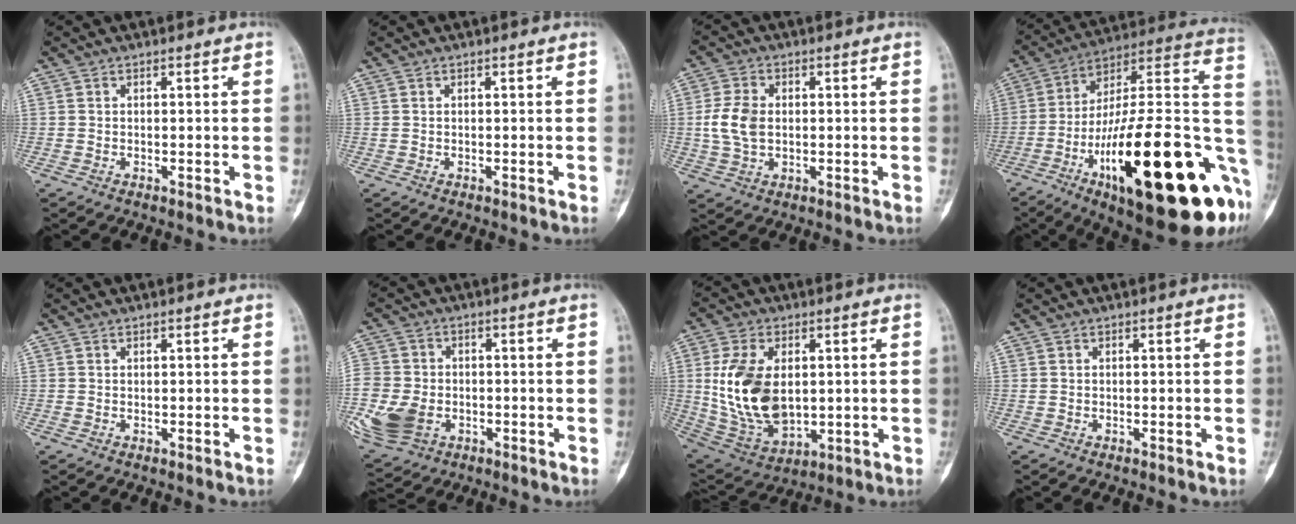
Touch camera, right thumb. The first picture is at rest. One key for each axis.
{"total": 0.0}
{"total": 7.2, "fx": 0.2, "fy": 4.8, "fz": 5.3, "tx": -0.111, "ty": 0.004, "tz": 0.006}
{"total": 36.1, "fx": -11.7, "fy": 10.6, "fz": 32.5, "tx": -0.417, "ty": 0.038, "tz": -0.181}
{"total": 0.0}
{"total": 15.1, "fx": -3.7, "fy": 11.4, "fz": 9.1, "tx": -0.231, "ty": -0.007, "tz": -0.059}
{"total": 17.0, "fx": 1.5, "fy": 10.4, "fz": 13.3, "tx": -0.247, "ty": -0.015, "tz": 0.048}
{"total": 0.0}